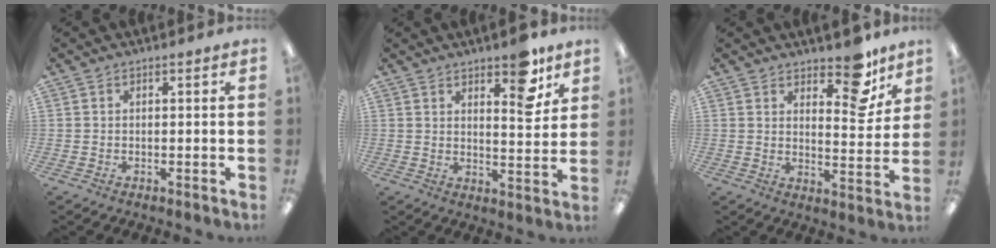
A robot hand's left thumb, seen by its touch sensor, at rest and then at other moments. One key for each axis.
{"total": 8.9, "fx": 6.2, "fy": 3.2, "fz": 5.6, "tx": -0.054, "ty": -0.040, "tz": 0.097}
{"total": 11.4, "fx": 8.2, "fy": 4.8, "fz": 6.3, "tx": -0.059, "ty": -0.057, "tz": 0.138}